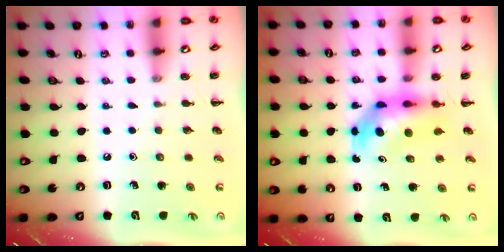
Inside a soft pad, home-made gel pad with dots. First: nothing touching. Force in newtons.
{"total": 6.4, "press": 6.2, "slide": 1.5}